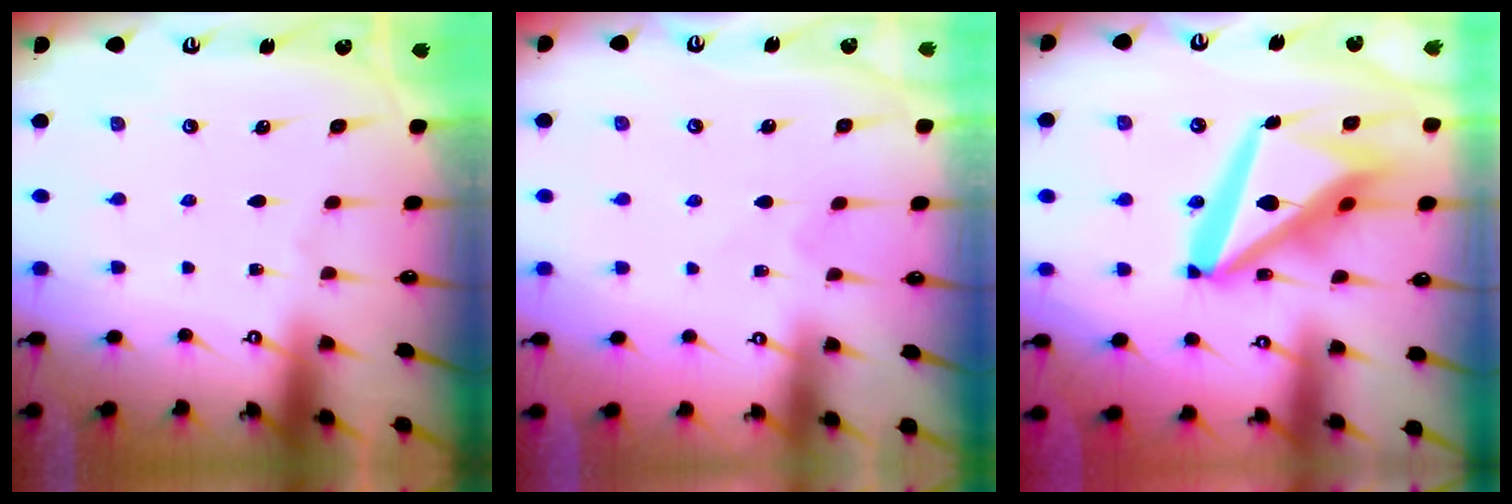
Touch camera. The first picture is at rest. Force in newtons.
{"total": 3.5, "press": 3.5, "slide": 0.4}
{"total": 20.2, "press": 20.0, "slide": 2.6}